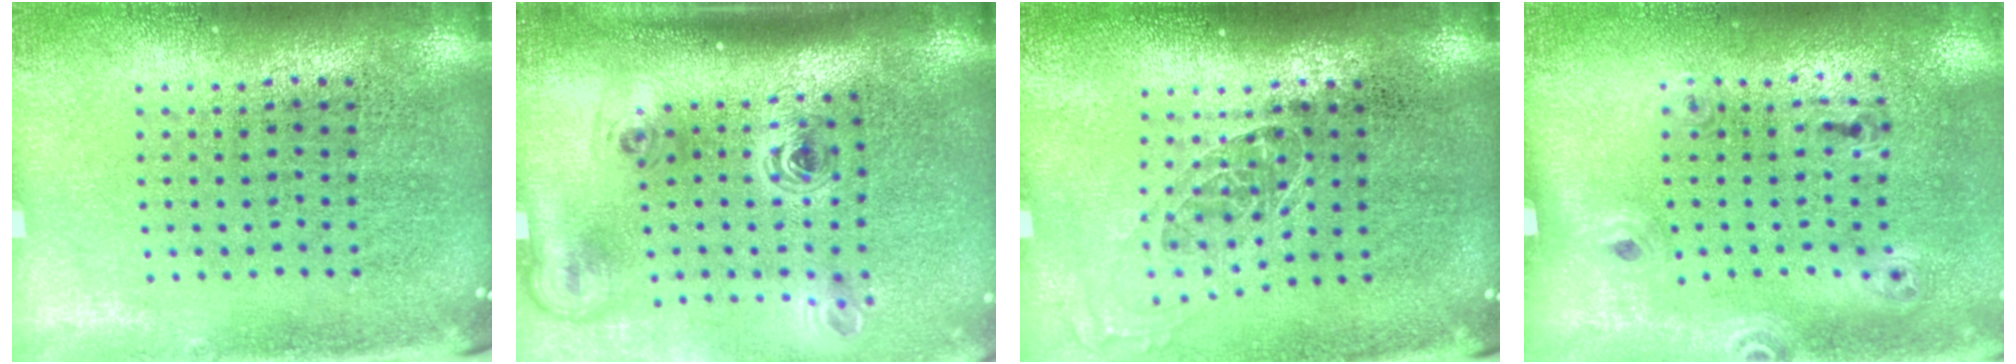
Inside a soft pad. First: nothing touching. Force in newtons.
{"total": 2.3, "press": 1.4, "slide": 1.8}
{"total": 1.0, "press": 0.9, "slide": 0.5}
{"total": 1.3, "press": 0.8, "slide": 0.9}